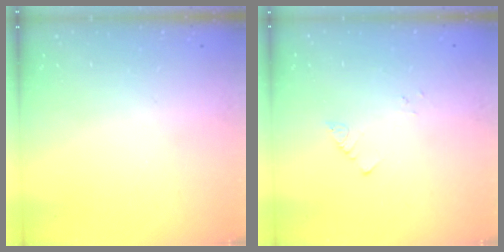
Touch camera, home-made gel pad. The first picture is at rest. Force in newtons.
{"total": 1.8, "press": 1.8, "slide": 0.2}